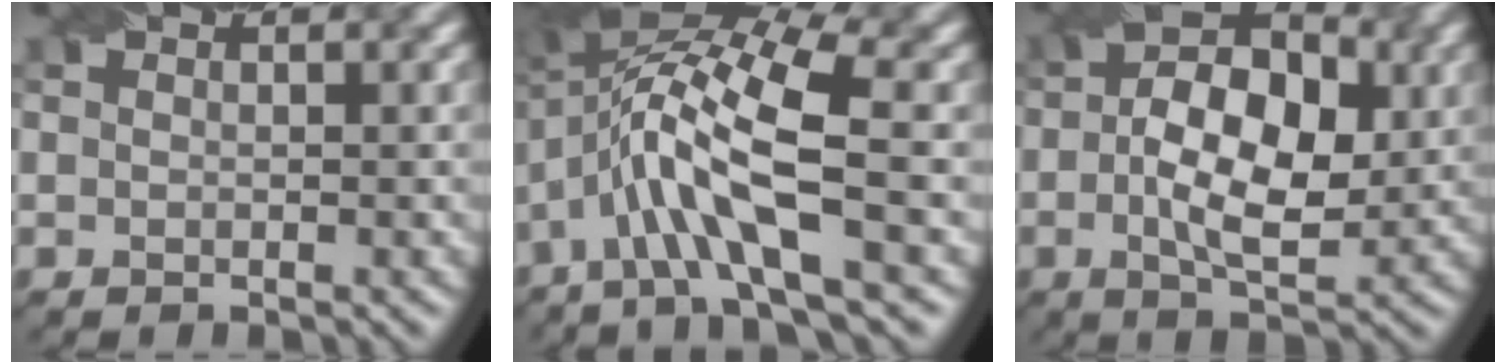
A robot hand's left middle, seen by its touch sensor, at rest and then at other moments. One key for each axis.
{"total": 10.2, "fx": -1.2, "fy": 3.1, "fz": 9.6, "tx": -0.184, "ty": 0.017, "tz": -0.032}
{"total": 8.7, "fx": 0.3, "fy": 4.8, "fz": 7.3, "tx": -0.128, "ty": 0.008, "tz": -0.002}